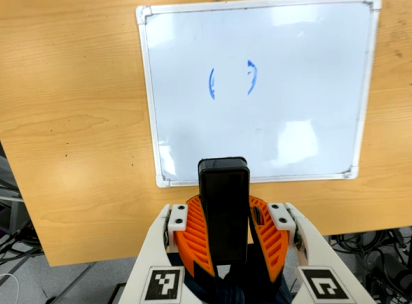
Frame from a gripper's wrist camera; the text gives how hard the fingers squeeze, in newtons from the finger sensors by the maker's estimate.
{"total": 11.2, "left": 10.3, "right": 12.2}